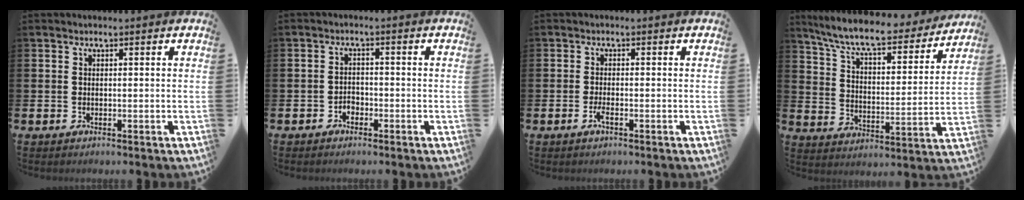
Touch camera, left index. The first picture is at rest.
{"total": 2.0, "force": [-1.4, 1.3, 0.3], "torque": [-0.016, 0.006, -0.030]}
{"total": 1.6, "force": [-0.9, 0.3, 1.3], "torque": [-0.031, 0.002, -0.015]}
{"total": 9.1, "force": [8.1, 1.5, 3.7], "torque": [-0.102, -0.053, 0.136]}